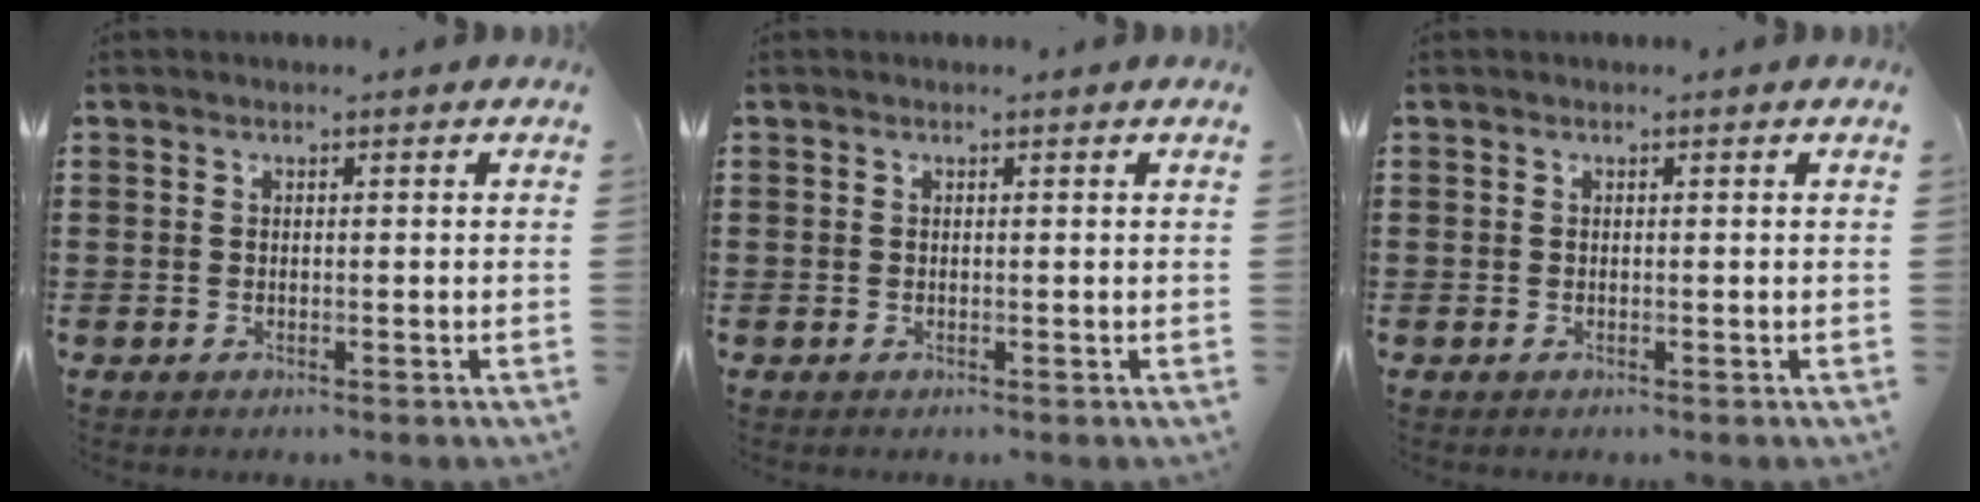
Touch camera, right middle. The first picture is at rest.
{"total": 0.0}
{"total": 0.0}